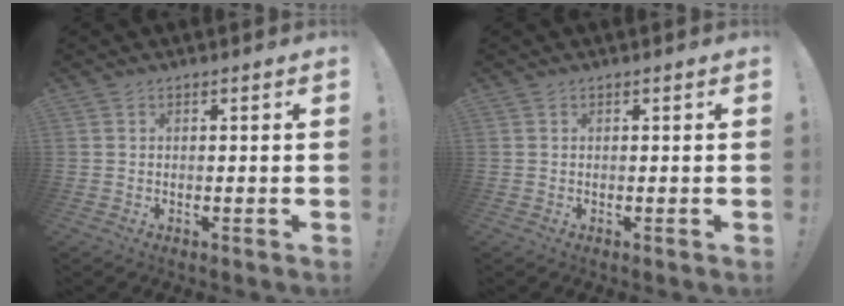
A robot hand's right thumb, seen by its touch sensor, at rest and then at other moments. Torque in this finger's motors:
{"motor_torque": [0.00, 0.00, 0.00, -0.01, 0.02]}